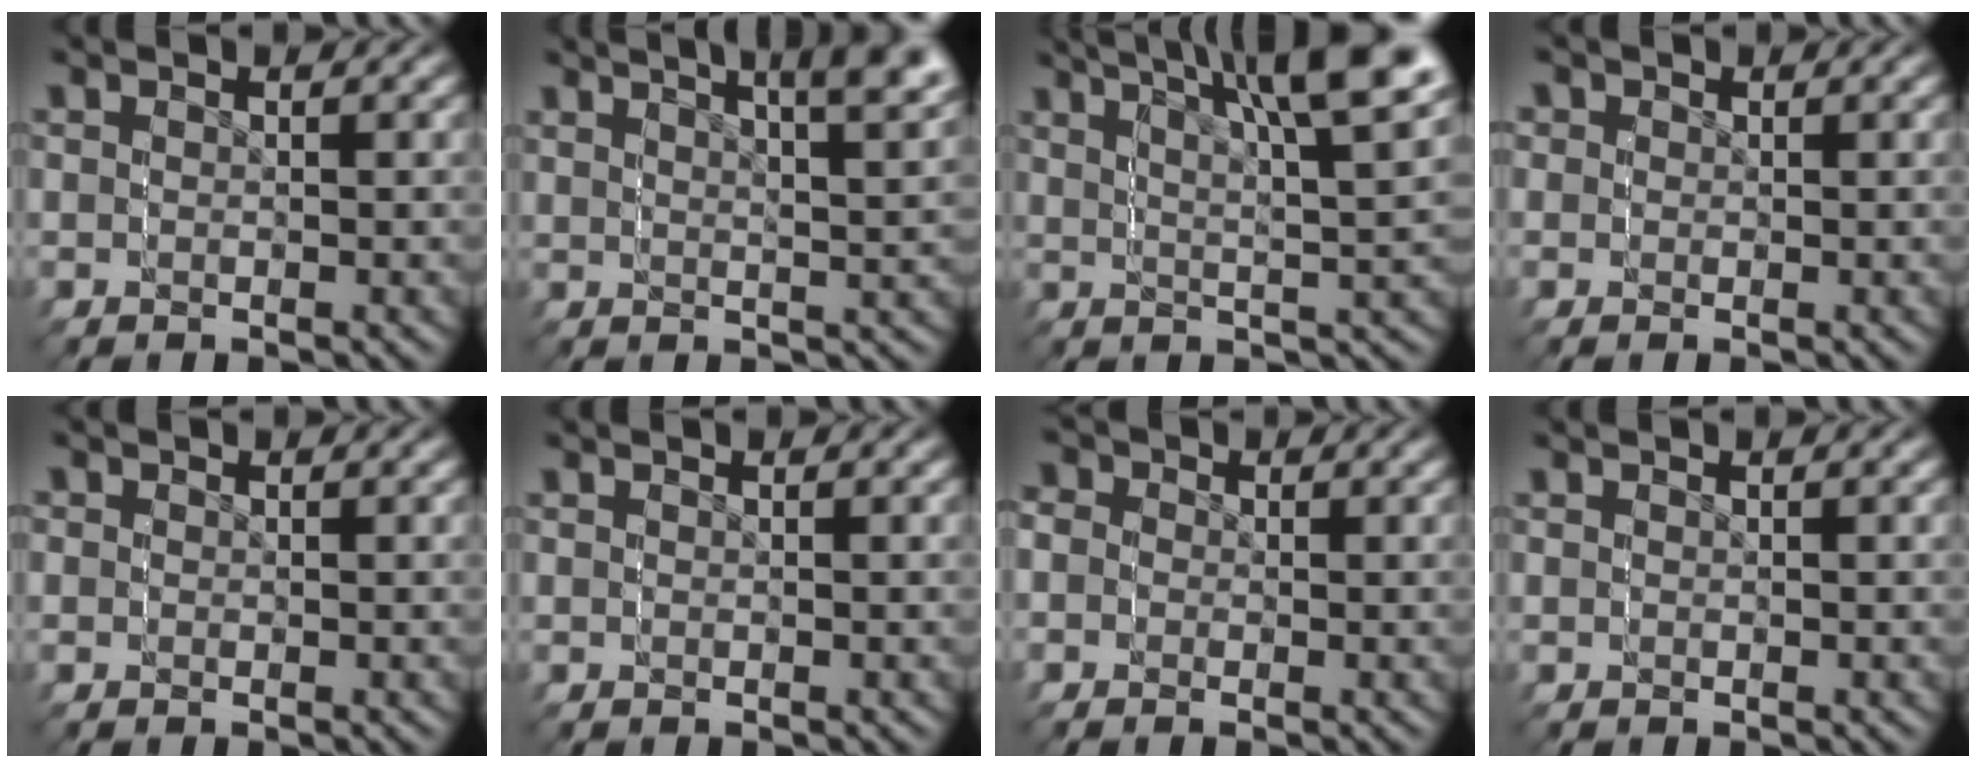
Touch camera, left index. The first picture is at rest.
{"total": 3.7, "force": [3.3, -0.6, 1.6], "torque": [-0.011, 0.023, 0.046]}
{"total": 7.2, "force": [4.9, 0.6, 5.3], "torque": [-0.070, 0.036, 0.057]}
{"total": 2.3, "force": [0.6, 2.2, 0.0], "torque": [-0.001, -0.019, 0.013]}
{"total": 1.6, "force": [0.2, 1.6, 0.0], "torque": [0.000, -0.015, 0.005]}
{"total": 0.0}
{"total": 3.8, "force": [0.2, 3.8, -0.2], "torque": [-0.010, -0.029, 0.006]}
{"total": 0.0}